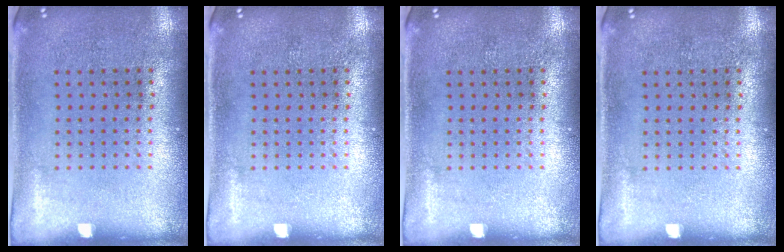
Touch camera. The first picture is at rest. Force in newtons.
{"total": 0.0}
{"total": 0.0}
{"total": 0.0}